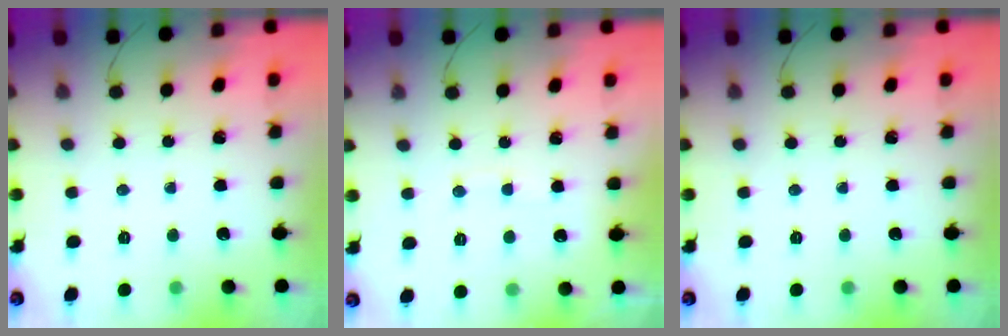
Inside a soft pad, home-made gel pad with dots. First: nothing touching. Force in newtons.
{"total": 5.2, "press": 5.1, "slide": 0.9}
{"total": 0.0}